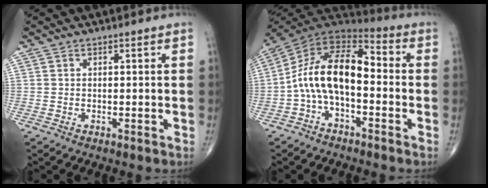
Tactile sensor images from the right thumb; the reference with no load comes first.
{"total": 14.8, "force": [-2.0, 8.0, 12.3], "torque": [-0.205, 0.060, -0.048]}